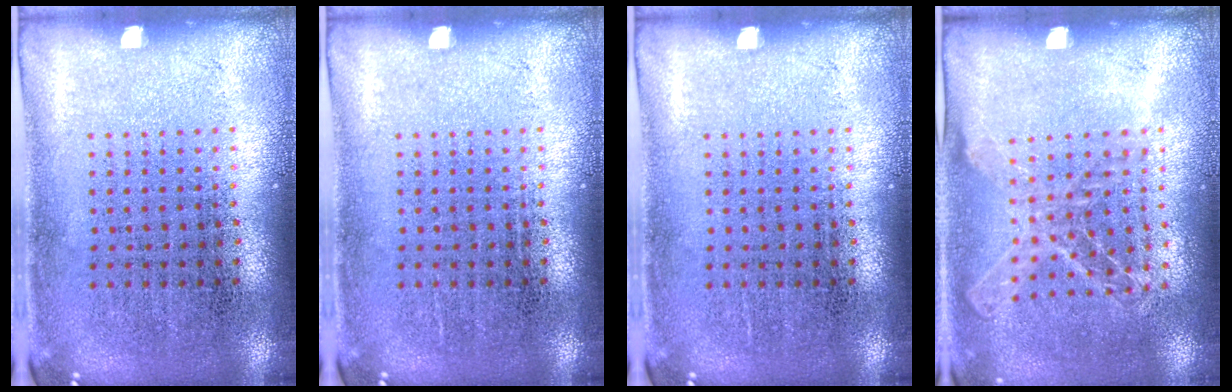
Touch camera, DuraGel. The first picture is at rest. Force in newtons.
{"total": 0.0}
{"total": 0.0}
{"total": 1.2, "press": 1.1, "slide": 0.2}